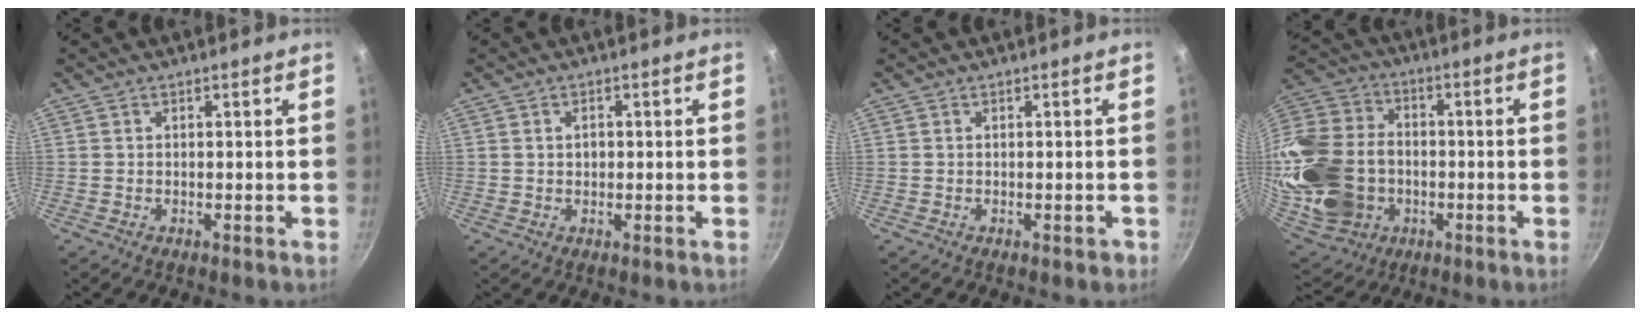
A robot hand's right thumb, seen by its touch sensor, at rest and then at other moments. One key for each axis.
{"total": 1.6, "fx": 0.1, "fy": 1.3, "fz": 1.0, "tx": -0.013, "ty": 0.003, "tz": 0.001}
{"total": 1.0, "fx": -0.5, "fy": 0.4, "fz": 0.8, "tx": -0.006, "ty": 0.002, "tz": -0.007}
{"total": 24.8, "fx": -3.3, "fy": 19.2, "fz": 15.3, "tx": -0.328, "ty": 0.032, "tz": -0.044}